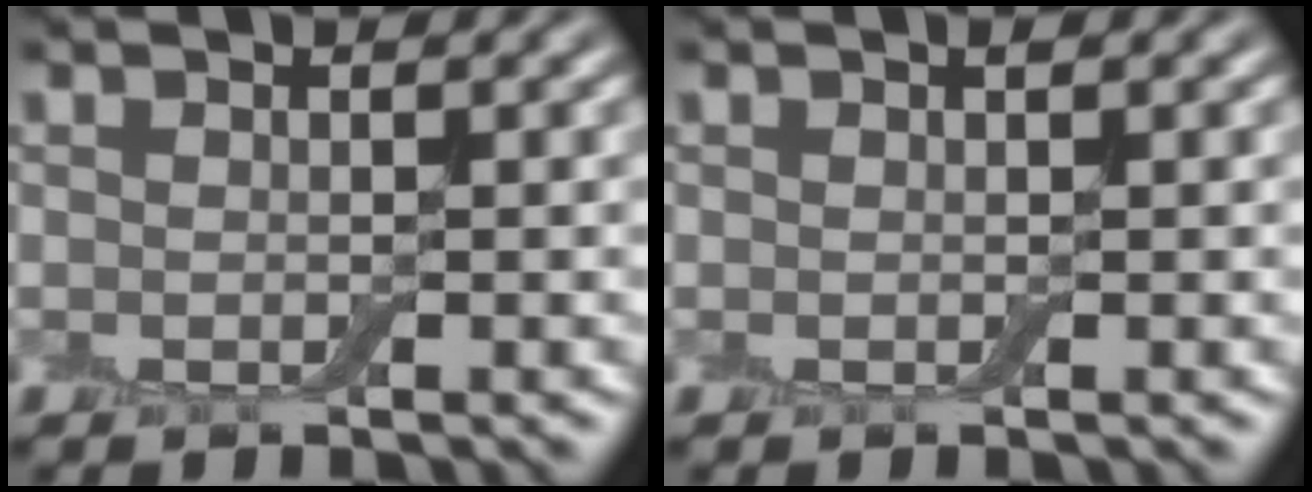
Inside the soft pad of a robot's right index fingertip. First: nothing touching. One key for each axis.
{"total": 0.0}